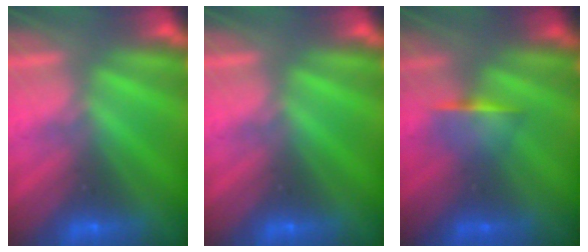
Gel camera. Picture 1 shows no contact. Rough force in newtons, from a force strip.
{"total": 0.0}
{"total": 1.2}